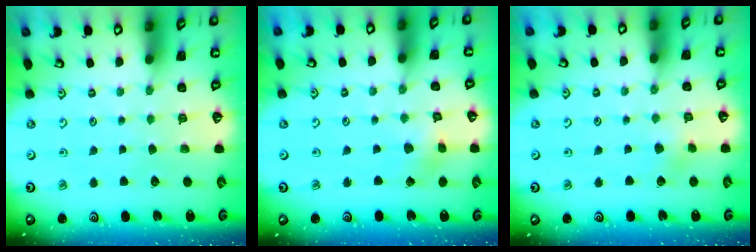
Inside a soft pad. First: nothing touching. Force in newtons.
{"total": 2.7, "press": 2.7, "slide": 0.3}
{"total": 3.9, "press": 3.8, "slide": 1.1}